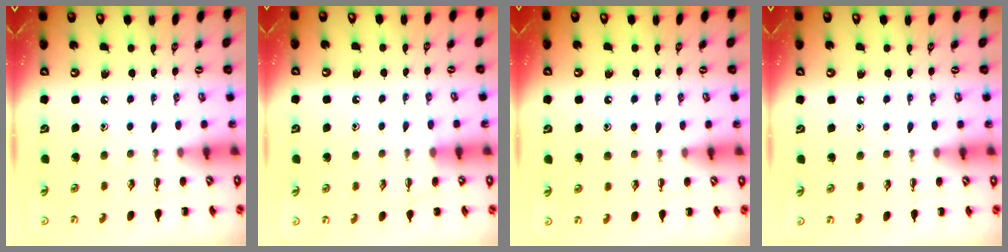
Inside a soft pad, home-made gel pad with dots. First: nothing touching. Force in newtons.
{"total": 5.4, "press": 5.1, "slide": 1.8}
{"total": 7.8, "press": 7.8, "slide": 1.1}
{"total": 4.7, "press": 4.4, "slide": 1.5}